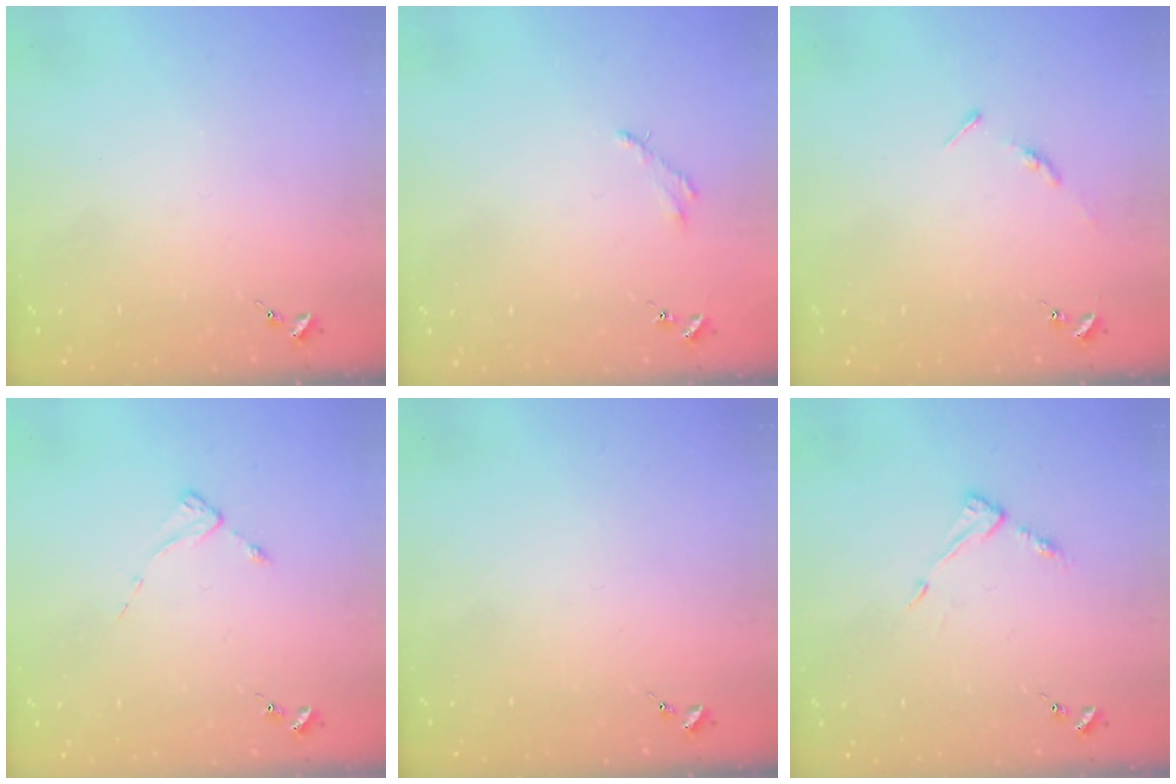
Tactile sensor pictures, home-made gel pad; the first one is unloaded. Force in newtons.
{"total": 2.5, "press": 2.5, "slide": 0.2}
{"total": 3.4, "press": 3.4, "slide": 0.3}
{"total": 2.1, "press": 2.0, "slide": 0.4}
{"total": 0.0}
{"total": 5.6, "press": 5.6, "slide": 0.3}